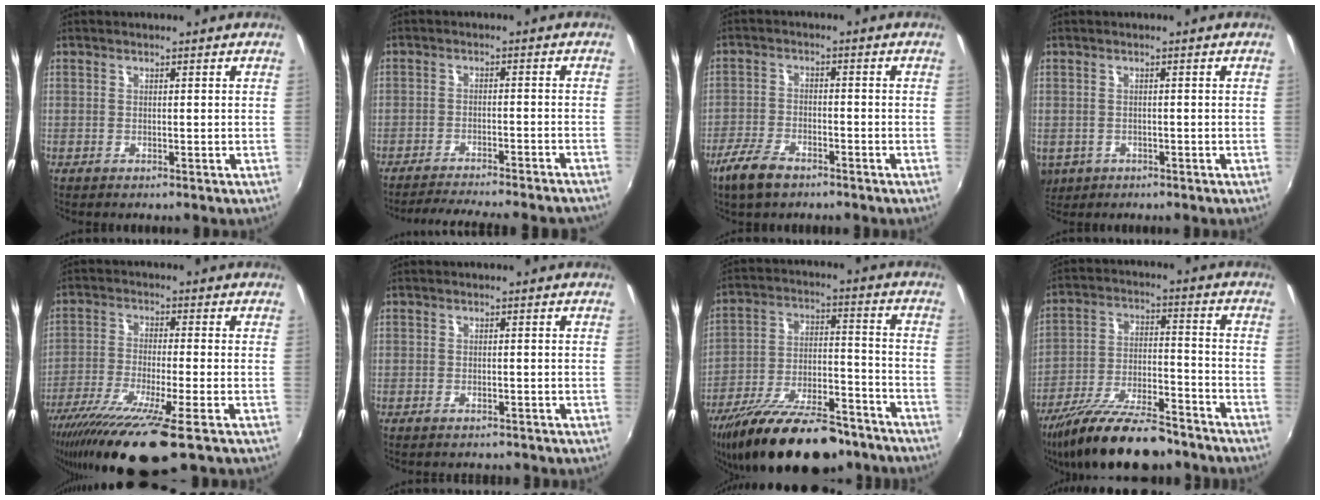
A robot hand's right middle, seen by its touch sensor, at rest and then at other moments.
{"total": 15.5, "force": [-14.1, 1.3, 6.3], "torque": [-0.122, -0.007, -0.189]}
{"total": 7.1, "force": [-5.1, 2.9, 4.0], "torque": [-0.104, -0.008, -0.099]}
{"total": 6.1, "force": [-2.0, 5.0, 2.8], "torque": [-0.068, -0.015, -0.025]}
{"total": 16.3, "force": [-11.2, 1.2, 11.8], "torque": [-0.239, -0.064, -0.194]}
{"total": 1.8, "force": [-1.7, 0.6, 0.5], "torque": [-0.015, -0.005, -0.026]}
{"total": 23.5, "force": [-17.7, 8.4, 12.9], "torque": [-0.234, -0.019, -0.267]}
{"total": 18.5, "force": [-14.7, 5.1, 9.9], "torque": [-0.192, -0.026, -0.240]}